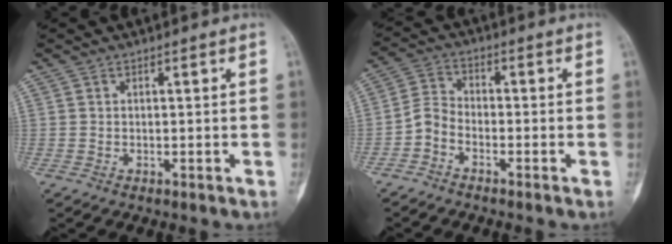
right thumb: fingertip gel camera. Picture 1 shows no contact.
{"total": 4.2, "force": [-2.5, 2.5, 2.2], "torque": [-0.041, 0.024, -0.063]}